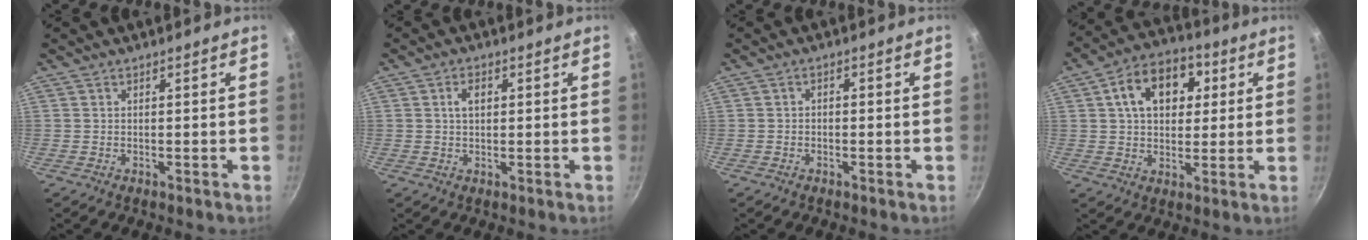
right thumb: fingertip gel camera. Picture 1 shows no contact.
{"total": 3.1, "force": [0.7, 1.9, 2.3], "torque": [-0.029, 0.004, 0.013]}
{"total": 1.0, "force": [-0.5, 0.6, 0.6], "torque": [-0.014, 0.007, -0.010]}
{"total": 13.5, "force": [3.9, 9.3, 9.0], "torque": [-0.109, 0.009, 0.050]}